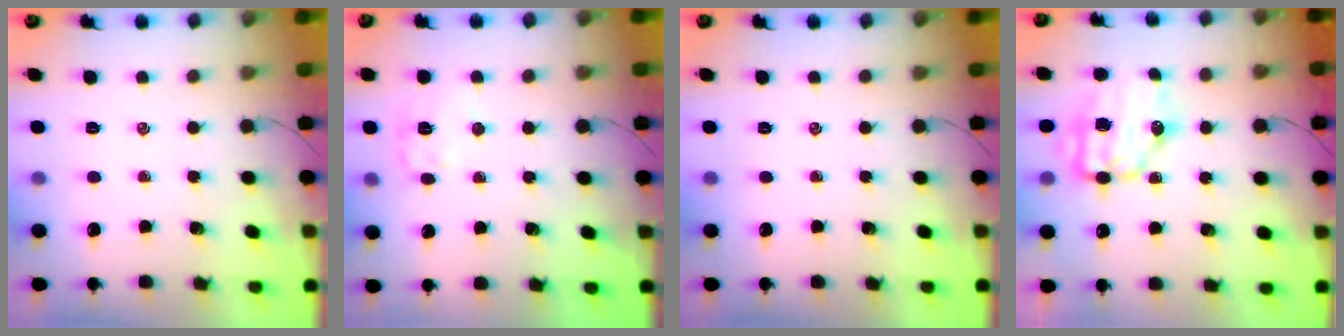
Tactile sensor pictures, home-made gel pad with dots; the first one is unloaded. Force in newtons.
{"total": 7.5, "press": 7.5, "slide": 0.3}
{"total": 0.0}
{"total": 9.3, "press": 9.1, "slide": 1.8}